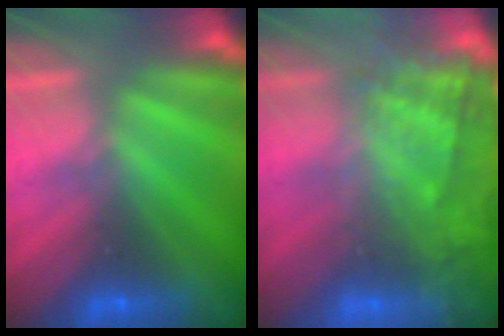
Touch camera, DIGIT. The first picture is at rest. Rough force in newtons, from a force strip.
{"total": 5.8}